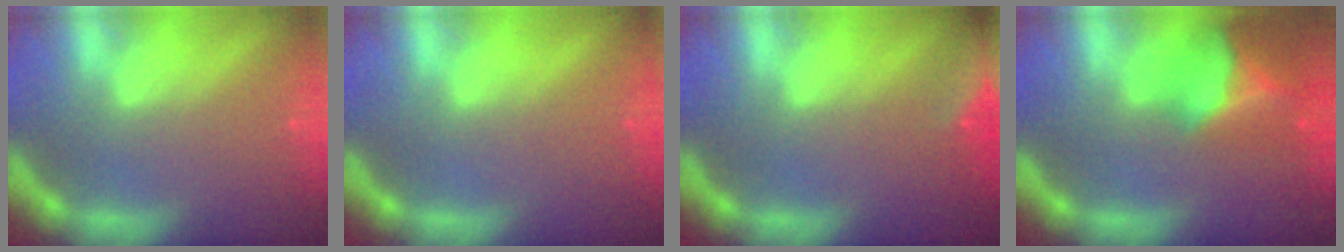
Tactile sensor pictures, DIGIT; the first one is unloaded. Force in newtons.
{"total": 0.0}
{"total": 8.0}
{"total": 8.4}